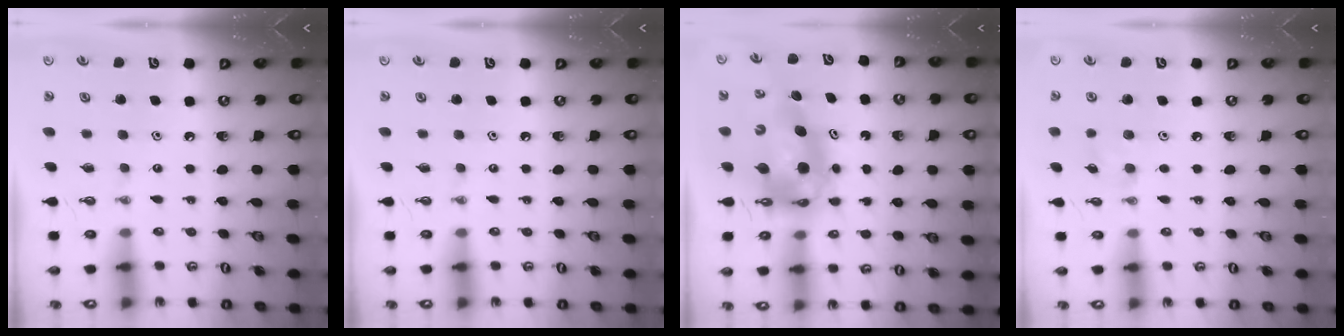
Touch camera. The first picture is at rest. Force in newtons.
{"total": 0.0}
{"total": 9.4, "press": 9.4, "slide": 1.1}
{"total": 6.7, "press": 6.4, "slide": 2.1}